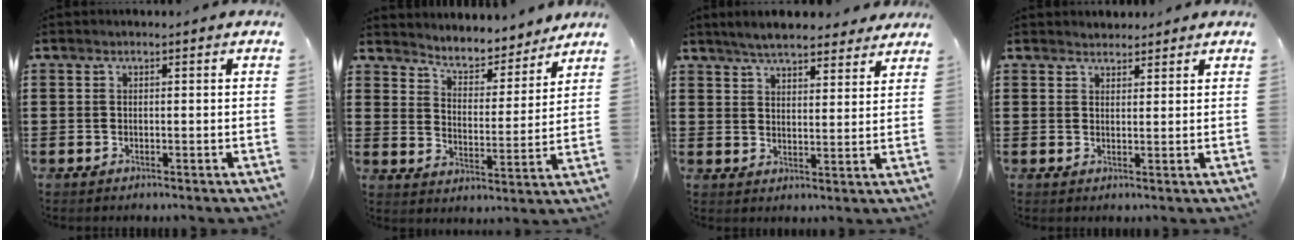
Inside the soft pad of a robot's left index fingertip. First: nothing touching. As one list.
[{"total": 5.1, "force": [5.0, 0.6, 0.9], "torque": [-0.044, -0.037, 0.083]}, {"total": 5.3, "force": [5.0, 1.0, 1.4], "torque": [-0.045, -0.010, 0.092]}, {"total": 2.0, "force": [2.0, 0.3, -0.3], "torque": [0.000, 0.002, 0.039]}]